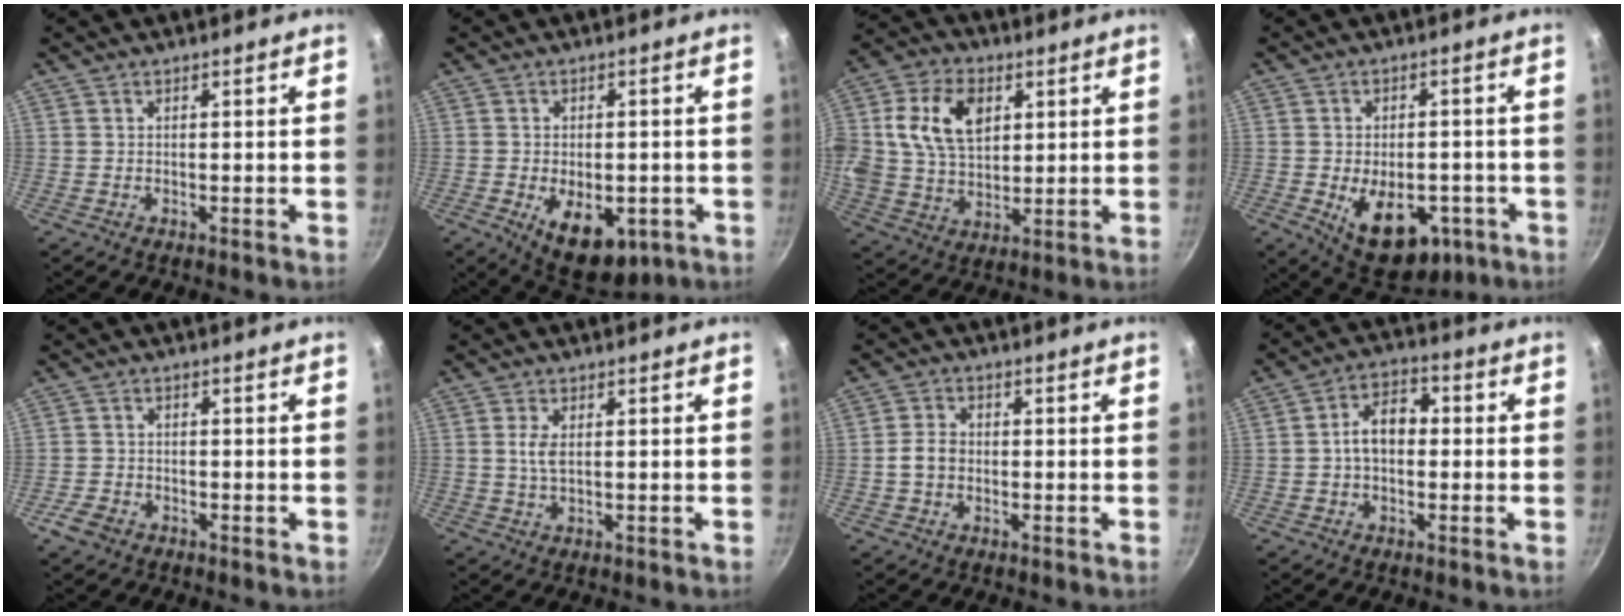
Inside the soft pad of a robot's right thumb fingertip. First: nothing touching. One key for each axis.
{"total": 11.5, "fx": -3.6, "fy": 6.7, "fz": 8.6, "tx": -0.089, "ty": 0.000, "tz": -0.035}
{"total": 16.0, "fx": 4.2, "fy": 11.1, "fz": 10.7, "tx": -0.190, "ty": 0.007, "tz": 0.074}
{"total": 14.7, "fx": -4.9, "fy": 9.0, "fz": 10.6, "tx": -0.117, "ty": 0.002, "tz": -0.052}
{"total": 3.4, "fx": -2.1, "fy": 2.2, "fz": 1.5, "tx": -0.031, "ty": 0.016, "tz": -0.040}
{"total": 2.9, "fx": 0.5, "fy": 1.4, "fz": 2.6, "tx": -0.052, "ty": 0.000, "tz": 0.009}
{"total": 3.8, "fx": -0.7, "fy": 2.9, "fz": 2.3, "tx": -0.034, "ty": 0.018, "tz": -0.016}
{"total": 7.6, "fx": -0.2, "fy": 5.1, "fz": 5.6, "tx": -0.063, "ty": 0.028, "tz": -0.015}